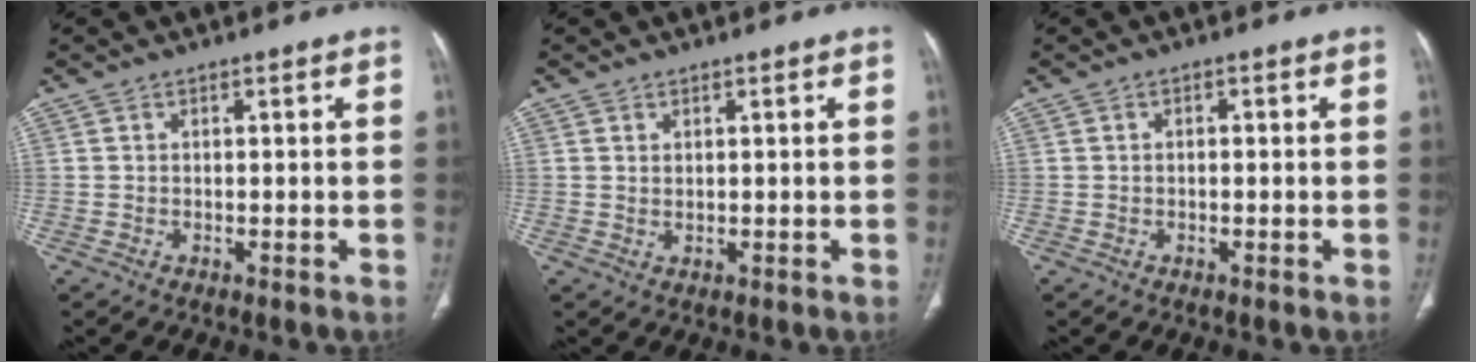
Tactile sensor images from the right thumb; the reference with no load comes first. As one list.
[{"total": 0.8, "force": [0.5, 0.3, 0.5], "torque": [-0.007, -0.005, 0.011]}, {"total": 0.8, "force": [0.0, 0.4, 0.7], "torque": [-0.014, 0.005, 0.000]}]